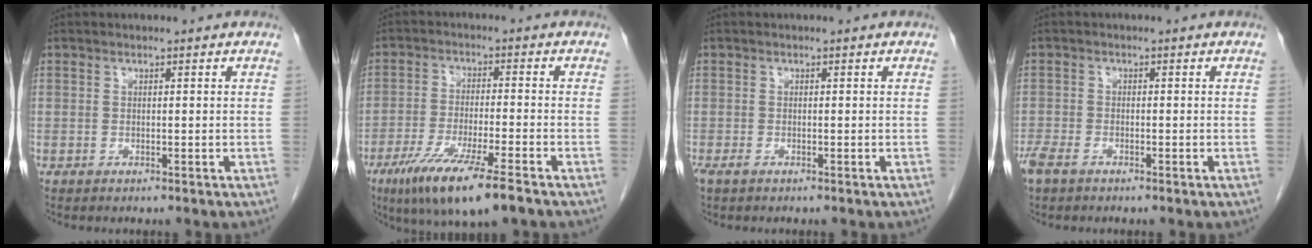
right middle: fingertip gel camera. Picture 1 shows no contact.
{"total": 11.6, "force": [-7.3, 0.7, 8.9], "torque": [-0.165, -0.034, -0.123]}
{"total": 1.2, "force": [-0.7, 0.5, 0.8], "torque": [-0.020, -0.002, -0.012]}
{"total": 3.4, "force": [-2.4, 1.4, 1.9], "torque": [-0.048, -0.005, -0.046]}